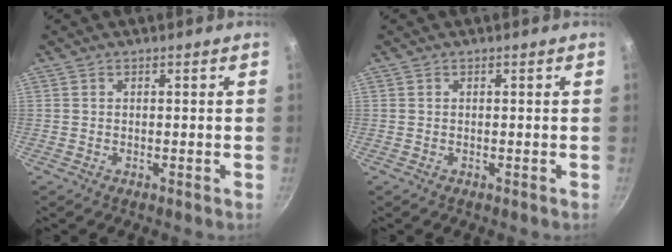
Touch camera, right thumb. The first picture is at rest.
{"total": 0.0}